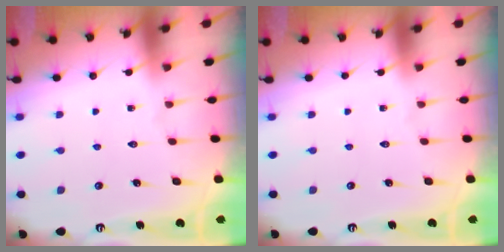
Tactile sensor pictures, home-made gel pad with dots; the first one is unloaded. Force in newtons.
{"total": 0.0}